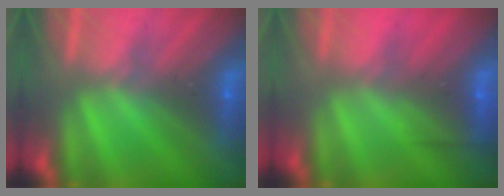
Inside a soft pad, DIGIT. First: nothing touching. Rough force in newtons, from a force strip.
{"total": 2.4}